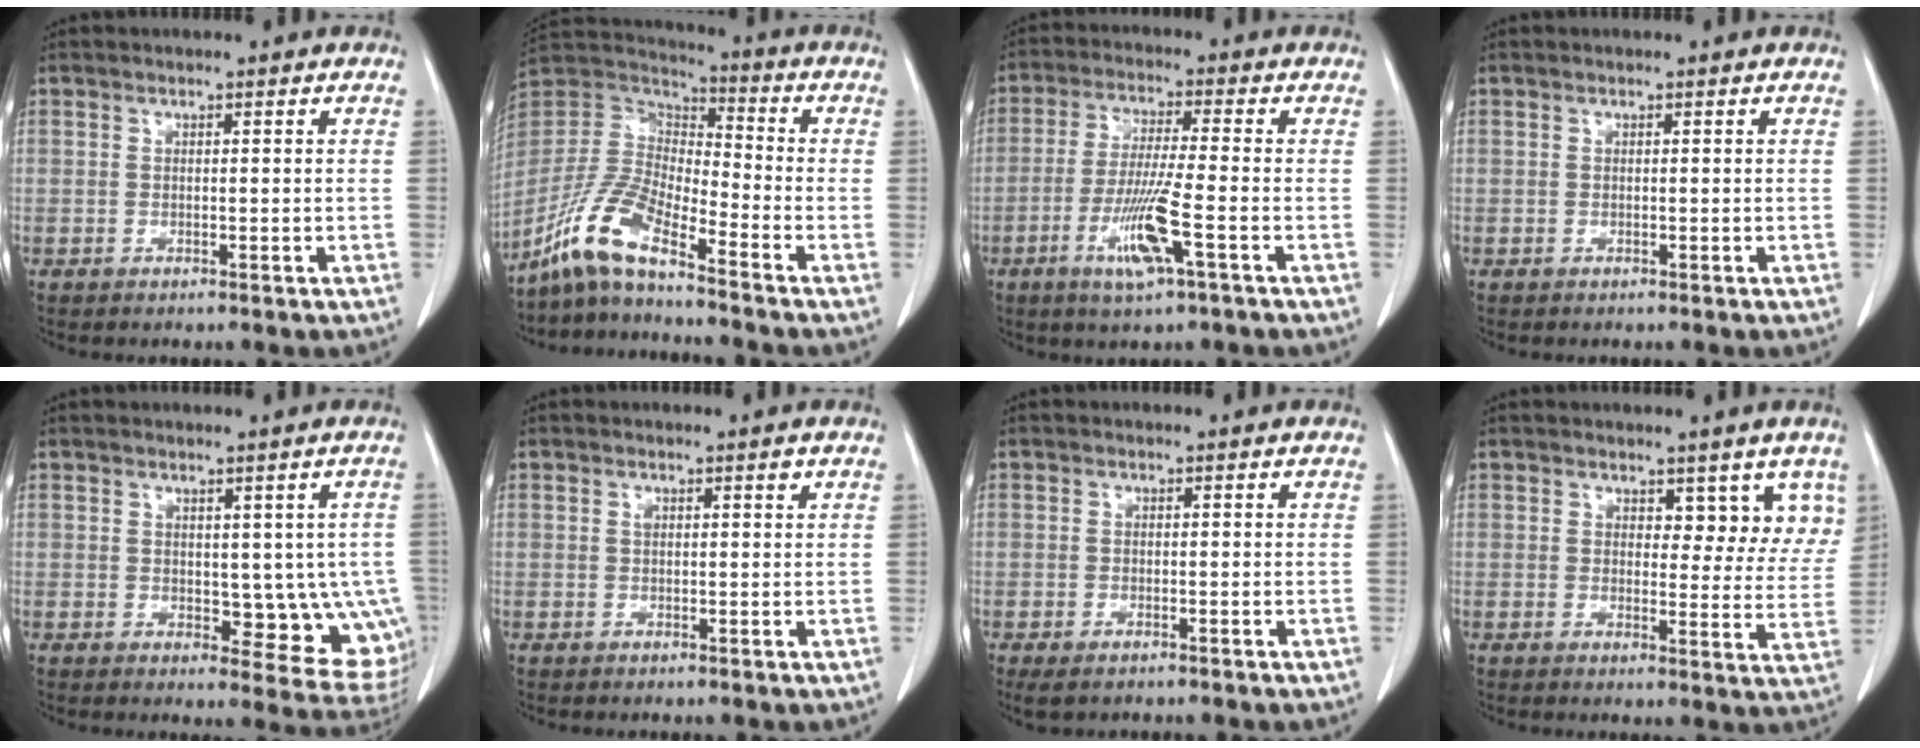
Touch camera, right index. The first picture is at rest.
{"total": 11.0, "force": [-8.3, 1.6, 7.1], "torque": [-0.167, 0.002, -0.164]}
{"total": 8.9, "force": [-3.6, -0.1, 8.2], "torque": [-0.162, -0.014, -0.067]}
{"total": 0.0}
{"total": 9.1, "force": [0.0, 4.9, 7.7], "torque": [-0.065, -0.002, 0.013]}
{"total": 1.3, "force": [0.7, 0.4, 1.0], "torque": [-0.016, 0.009, 0.014]}
{"total": 2.5, "force": [-1.7, 1.0, 1.5], "torque": [-0.032, -0.007, -0.018]}
{"total": 6.8, "force": [4.7, 3.3, 3.7], "torque": [-0.019, -0.011, 0.050]}